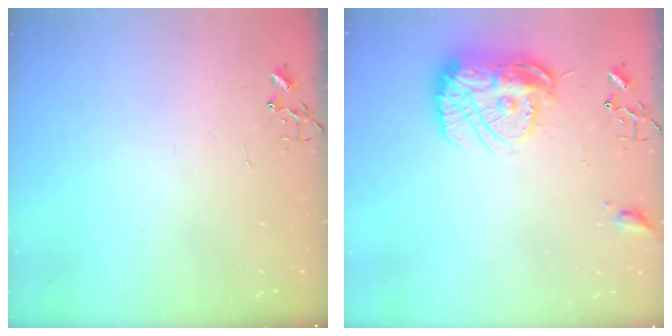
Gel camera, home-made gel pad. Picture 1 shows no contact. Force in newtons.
{"total": 15.7, "press": 15.7, "slide": 1.6}